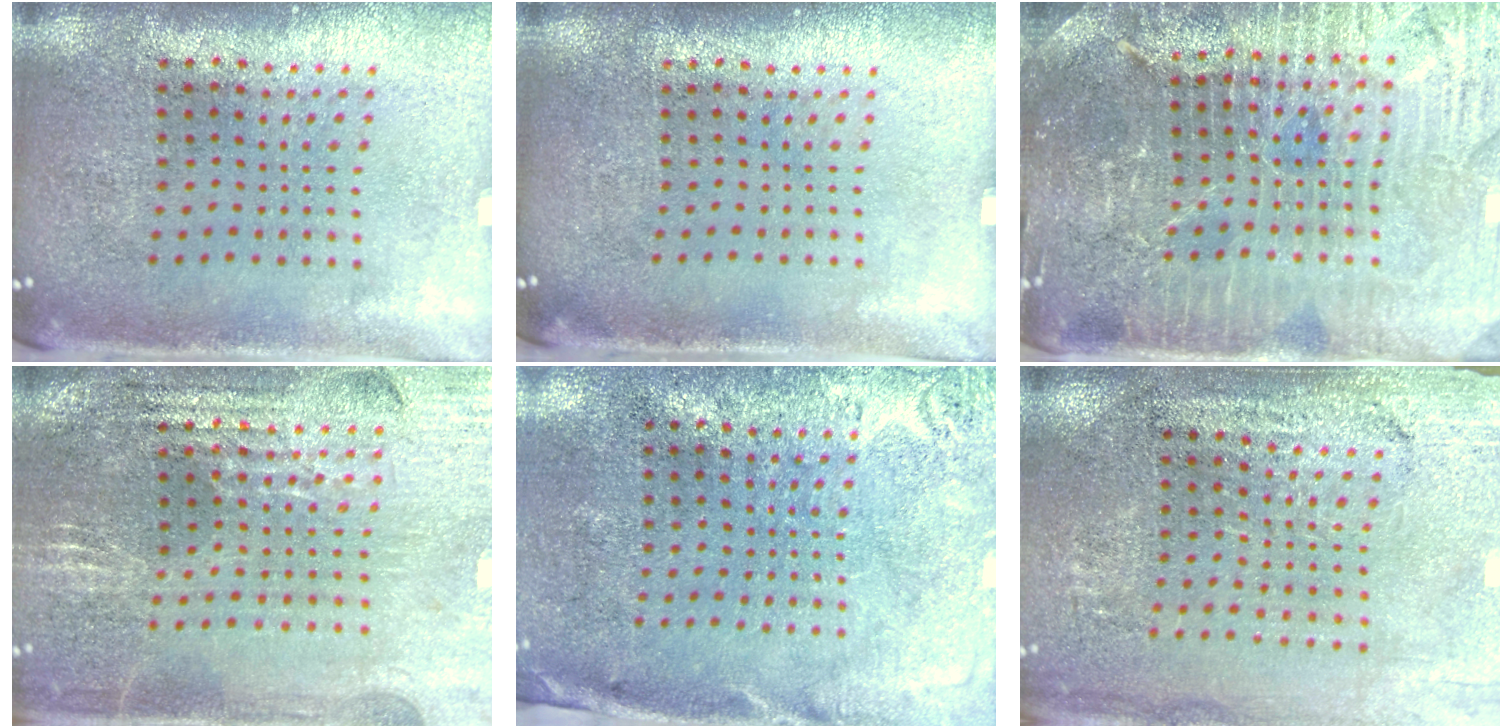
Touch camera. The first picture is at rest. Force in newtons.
{"total": 0.0}
{"total": 4.4, "press": 4.1, "slide": 1.4}
{"total": 2.9, "press": 2.9, "slide": 0.5}
{"total": 2.7, "press": 2.2, "slide": 1.6}
{"total": 3.1, "press": 3.1, "slide": 0.1}